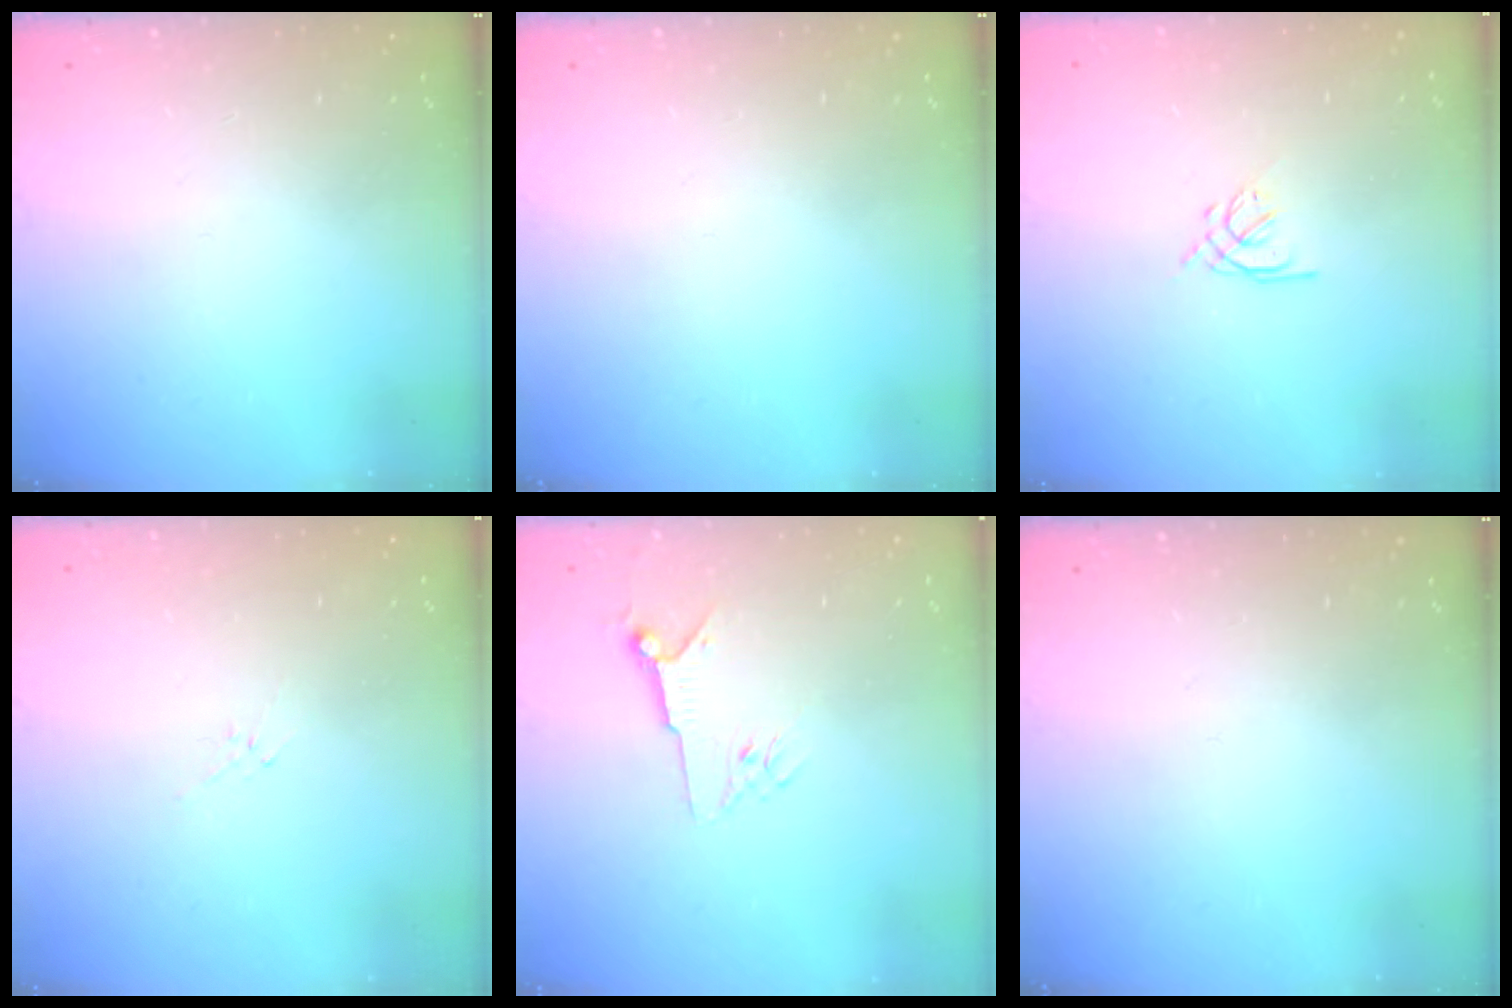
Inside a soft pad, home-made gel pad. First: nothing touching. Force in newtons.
{"total": 0.0}
{"total": 1.6, "press": 1.5, "slide": 0.6}
{"total": 2.1, "press": 2.0, "slide": 0.6}
{"total": 5.6, "press": 5.6, "slide": 0.8}
{"total": 0.0}